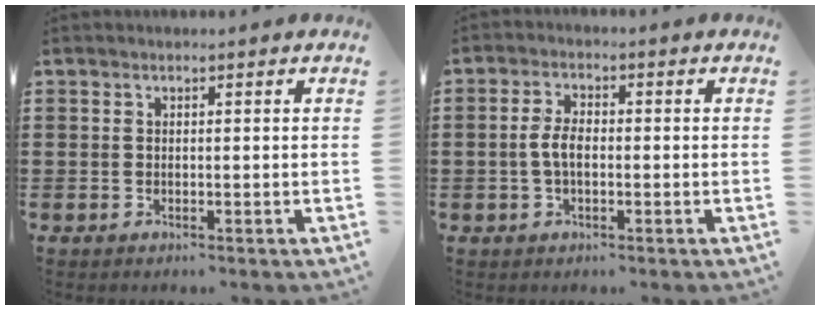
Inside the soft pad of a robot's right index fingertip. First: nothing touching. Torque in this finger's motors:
{"motor_torque": [0.97, 1.01, 0.39, 0.11]}